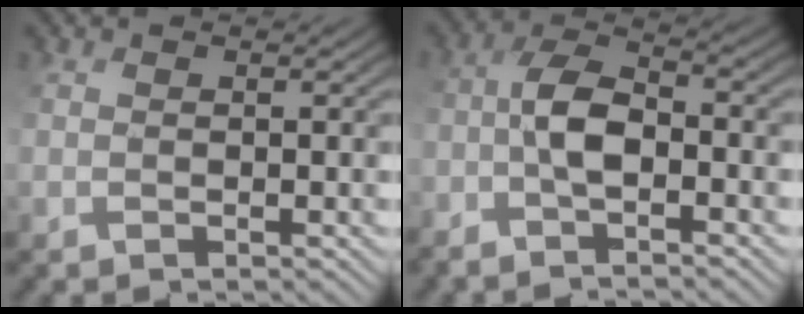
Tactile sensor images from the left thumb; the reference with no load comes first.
{"total": 5.7, "force": [-2.4, 2.2, 4.7], "torque": [-0.093, 0.011, -0.059]}